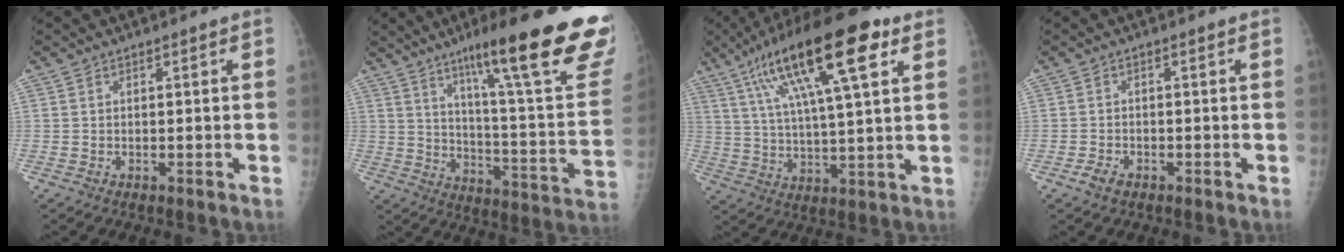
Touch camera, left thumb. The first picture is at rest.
{"total": 29.6, "force": [18.7, 3.7, 22.6], "torque": [-0.265, -0.077, 0.266]}
{"total": 21.1, "force": [10.0, 5.3, 17.8], "torque": [-0.297, -0.004, 0.166]}
{"total": 2.2, "force": [-1.4, 1.3, 1.1], "torque": [-0.025, 0.002, -0.023]}